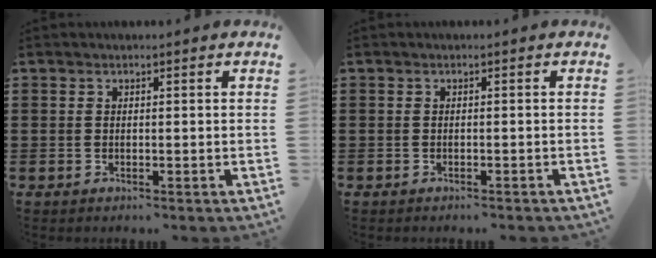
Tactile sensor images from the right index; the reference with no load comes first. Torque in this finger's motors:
{"motor_torque": [1.18, 0.95, 0.04, 0.01]}